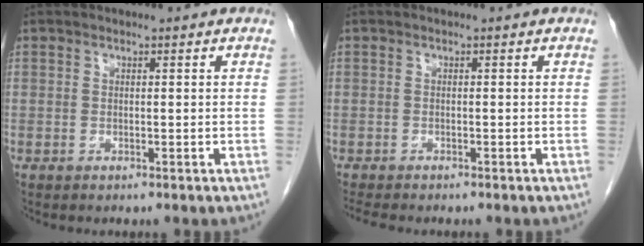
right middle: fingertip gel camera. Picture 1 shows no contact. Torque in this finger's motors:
{"motor_torque": [0.24, -0.08, 0.00, 0.00]}